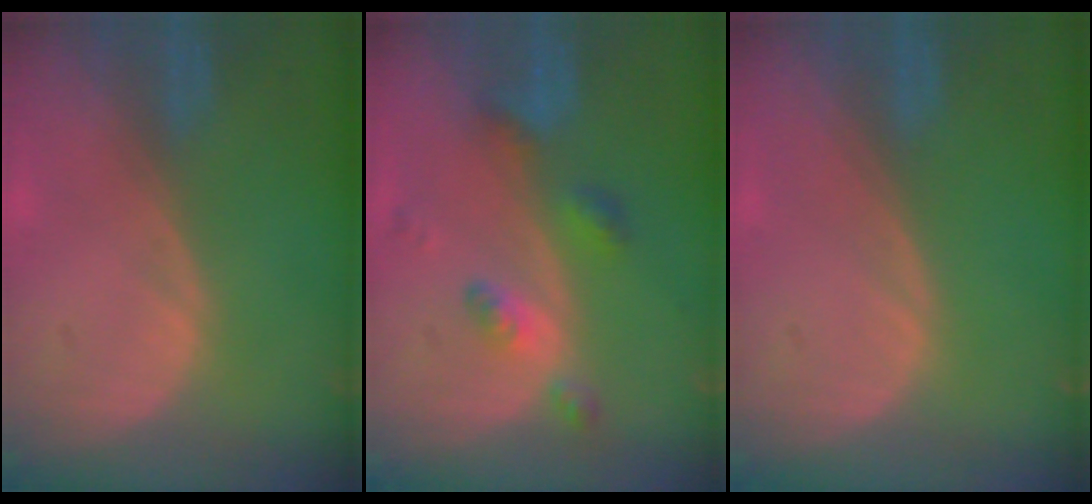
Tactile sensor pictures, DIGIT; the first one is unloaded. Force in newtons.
{"total": 5.4, "press": 4.6, "slide": 2.7}
{"total": 0.0}